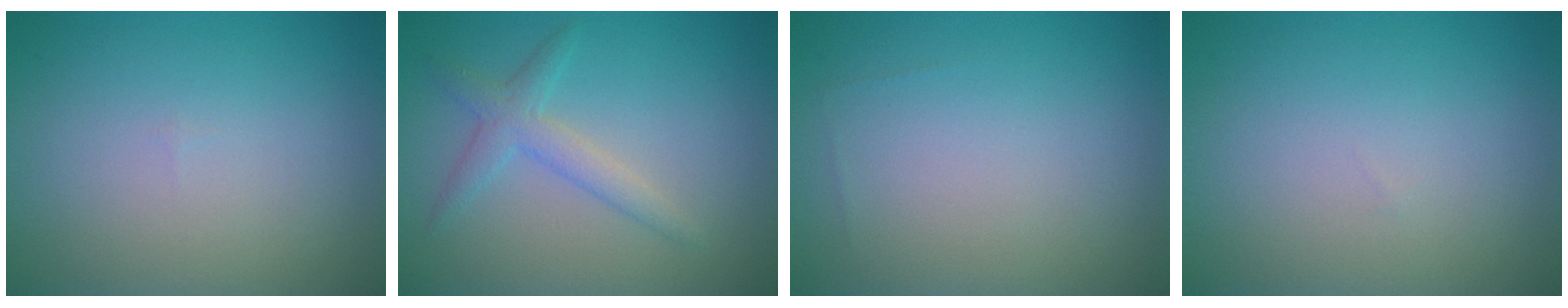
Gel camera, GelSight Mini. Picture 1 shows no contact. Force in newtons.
{"total": 2.4, "press": 2.4, "slide": 0.0}
{"total": 0.0}
{"total": 0.0}